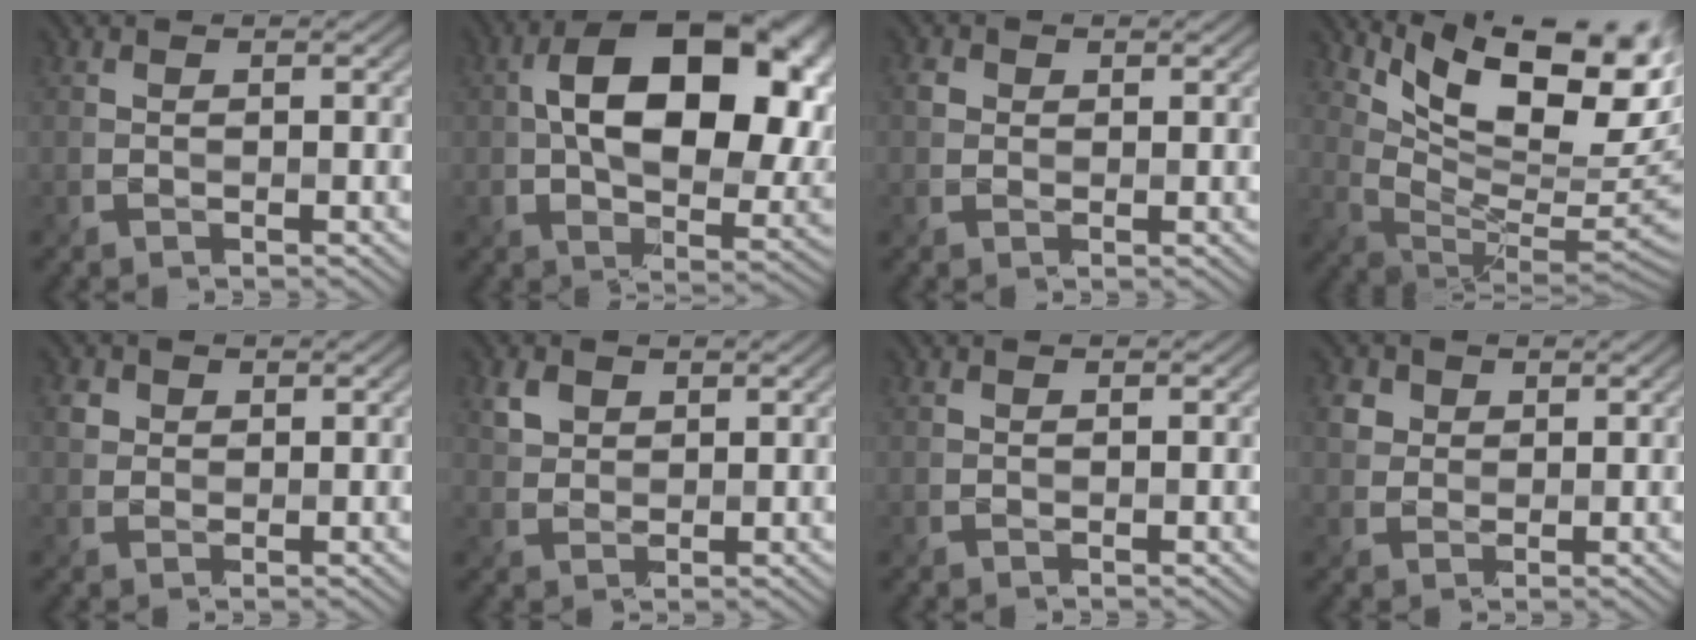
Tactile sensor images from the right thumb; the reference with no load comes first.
{"total": 17.4, "force": [3.0, 10.4, 13.6], "torque": [-0.205, 0.001, 0.051]}
{"total": 1.4, "force": [0.3, 1.3, 0.3], "torque": [-0.011, -0.001, 0.006]}
{"total": 15.8, "force": [7.2, 6.5, 12.4], "torque": [-0.194, 0.000, 0.132]}
{"total": 1.7, "force": [0.7, 1.5, 0.3], "torque": [-0.014, 0.001, 0.016]}
{"total": 2.7, "force": [1.6, 1.9, 1.2], "torque": [-0.033, -0.001, 0.037]}
{"total": 0.0}
{"total": 2.4, "force": [1.2, 2.0, 0.6], "torque": [-0.023, 0.002, 0.026]}